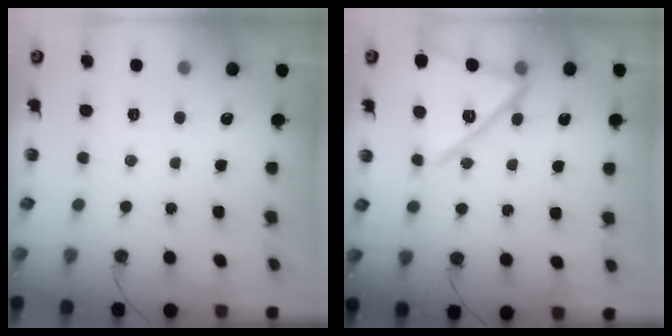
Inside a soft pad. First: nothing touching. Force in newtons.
{"total": 14.3, "press": 14.2, "slide": 1.5}